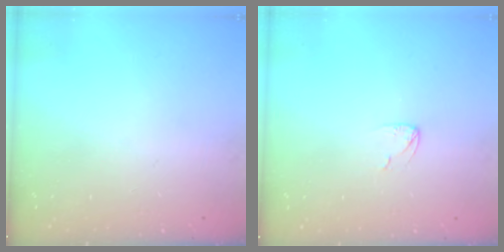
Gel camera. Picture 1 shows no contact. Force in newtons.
{"total": 2.7, "press": 2.7, "slide": 0.2}